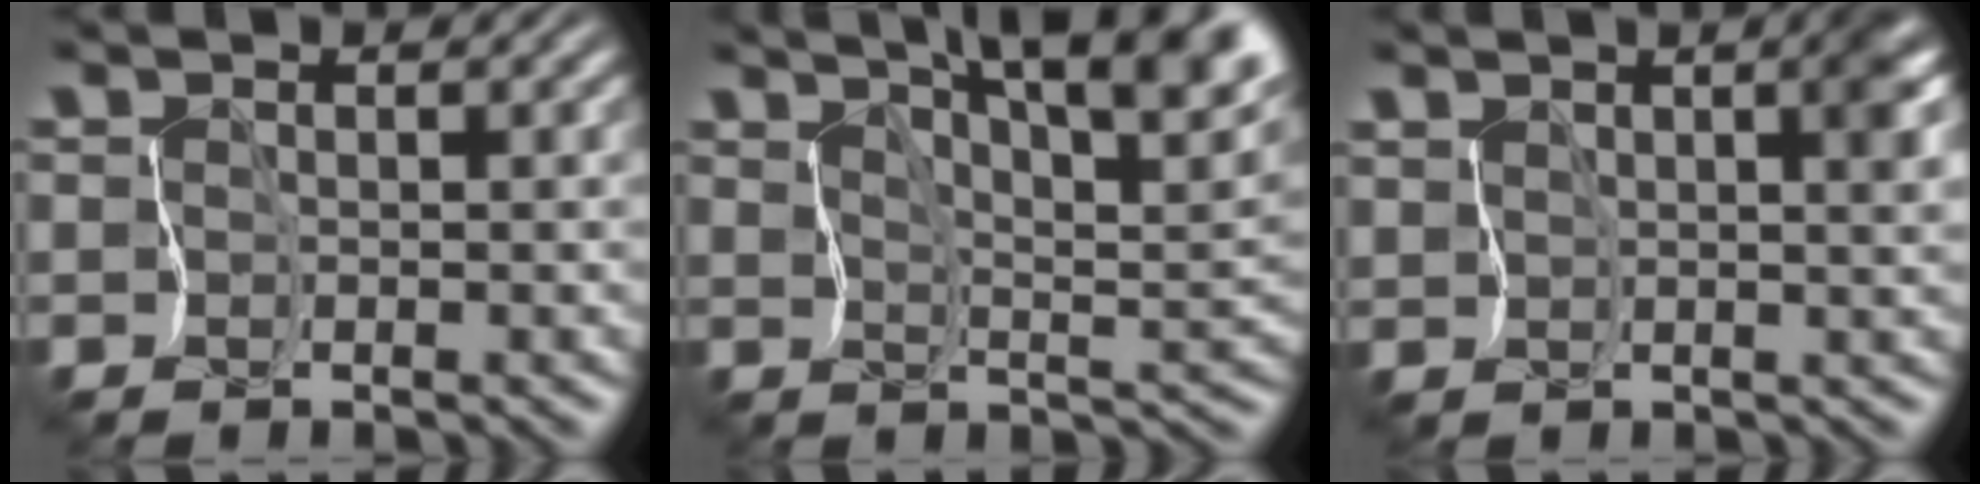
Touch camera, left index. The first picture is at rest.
{"total": 11.2, "force": [7.6, 2.9, 7.7], "torque": [-0.103, 0.017, 0.092]}
{"total": 4.7, "force": [1.5, 2.0, 4.0], "torque": [-0.054, 0.006, 0.024]}